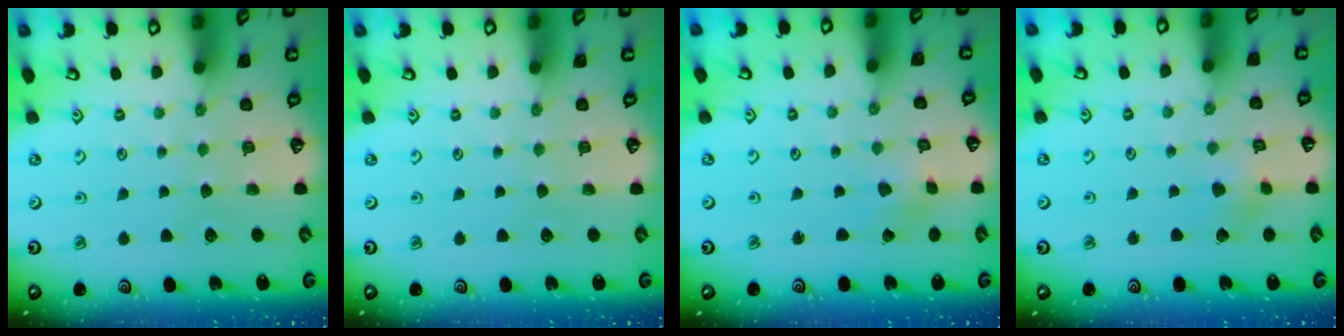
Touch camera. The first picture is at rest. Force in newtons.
{"total": 0.0}
{"total": 1.1, "press": 1.0, "slide": 0.1}
{"total": 3.7, "press": 3.6, "slide": 0.5}